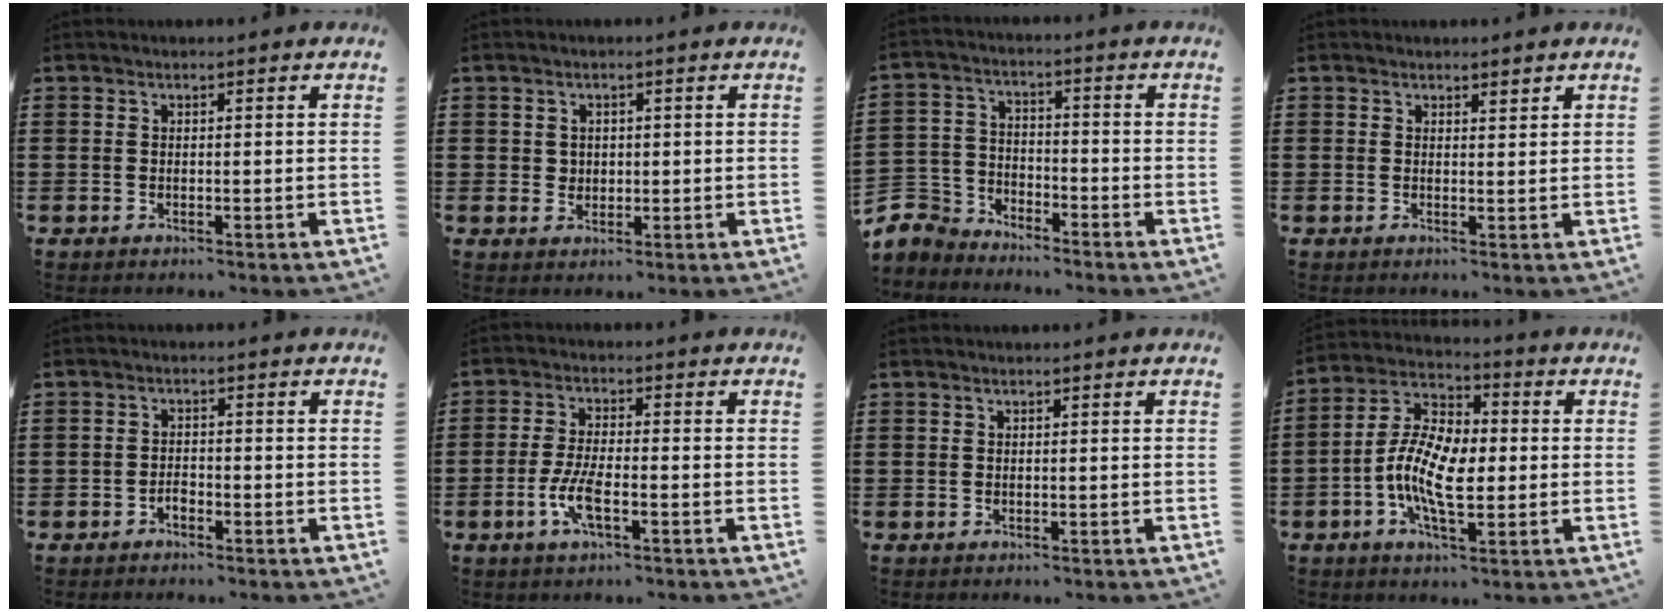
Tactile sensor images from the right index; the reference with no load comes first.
{"total": 1.8, "force": [0.5, 1.7, 0.4], "torque": [-0.014, 0.010, 0.008]}
{"total": 5.7, "force": [-5.2, 2.2, 0.6], "torque": [-0.048, -0.002, -0.117]}
{"total": 1.0, "force": [1.0, 0.2, 0.2], "torque": [0.001, -0.001, 0.017]}
{"total": 1.7, "force": [-1.1, 1.0, 0.8], "torque": [-0.018, -0.001, -0.022]}
{"total": 5.5, "force": [-2.1, 1.6, 4.8], "torque": [-0.113, -0.009, -0.045]}
{"total": 0.0}
{"total": 10.4, "force": [-1.9, 5.0, 8.9], "torque": [-0.204, -0.001, -0.042]}